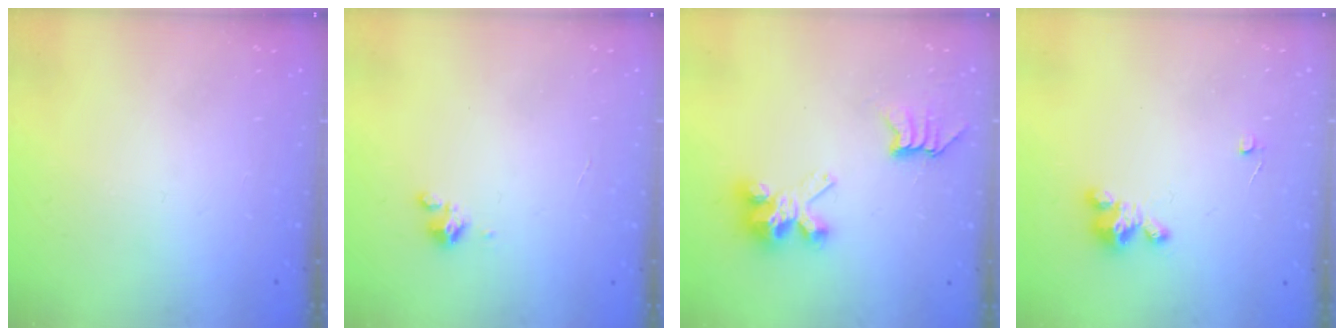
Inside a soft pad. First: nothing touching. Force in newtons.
{"total": 2.4, "press": 2.4, "slide": 0.2}
{"total": 6.6, "press": 6.6, "slide": 0.1}
{"total": 3.2, "press": 3.2, "slide": 0.1}